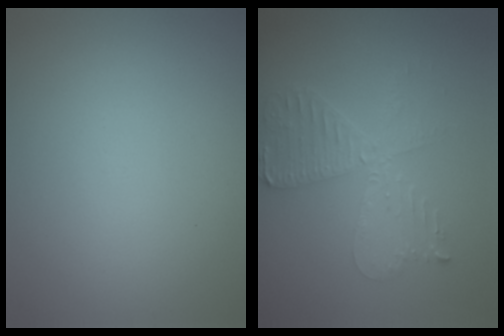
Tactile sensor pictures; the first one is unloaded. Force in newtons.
{"total": 4.0, "press": 3.6, "slide": 1.8}